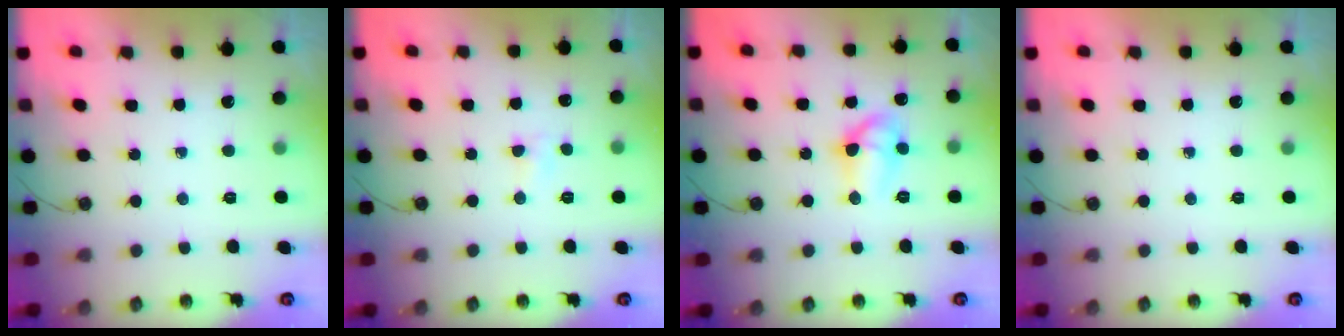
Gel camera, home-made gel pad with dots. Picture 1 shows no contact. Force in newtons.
{"total": 2.9, "press": 2.9, "slide": 0.4}
{"total": 9.8, "press": 9.8, "slide": 0.7}
{"total": 0.0}